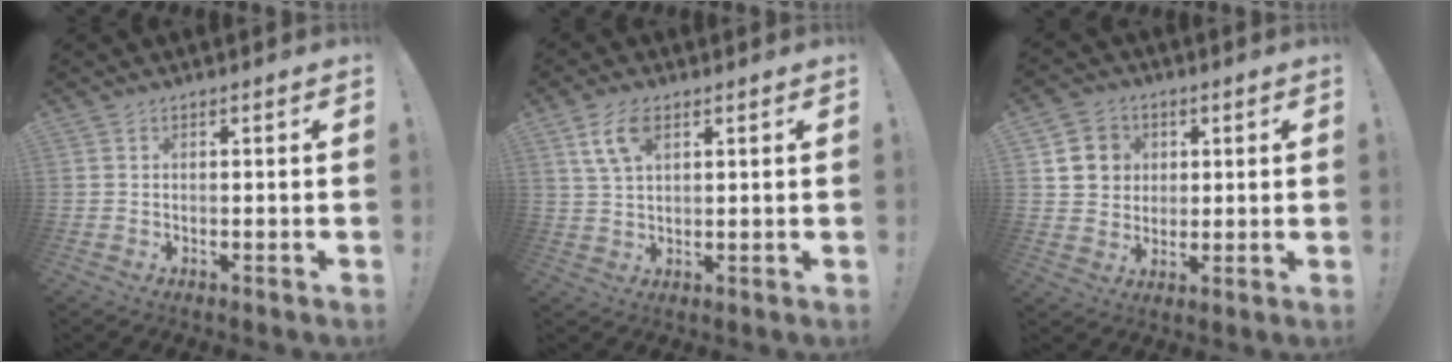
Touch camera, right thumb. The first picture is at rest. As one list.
[{"total": 7.6, "force": [3.4, 3.8, 5.6], "torque": [-0.106, -0.005, 0.063]}, {"total": 8.7, "force": [2.5, 8.1, 2.1], "torque": [-0.027, -0.006, 0.053]}]